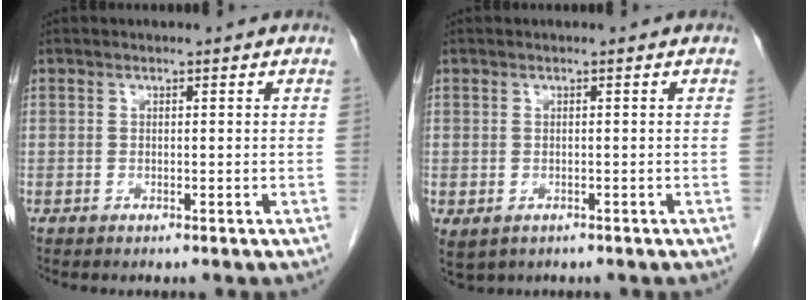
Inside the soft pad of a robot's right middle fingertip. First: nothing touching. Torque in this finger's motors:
{"motor_torque": [0.49, -0.24, 0.23, 0.04]}